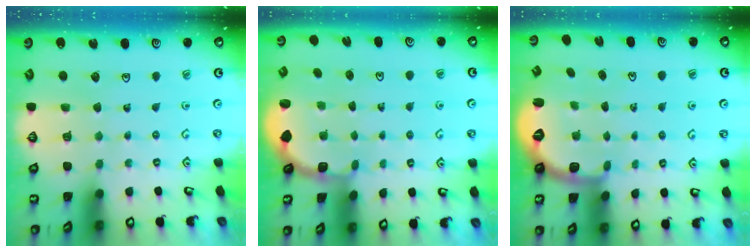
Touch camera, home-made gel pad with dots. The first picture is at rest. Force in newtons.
{"total": 1.9, "press": 1.8, "slide": 0.7}
{"total": 2.6, "press": 1.5, "slide": 2.2}